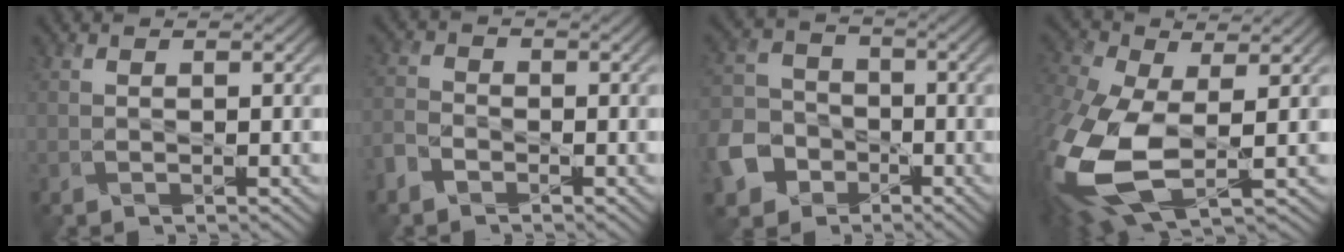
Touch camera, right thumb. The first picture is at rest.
{"total": 3.0, "force": [-2.2, 1.8, 0.8], "torque": [-0.024, -0.003, -0.057]}
{"total": 7.7, "force": [-3.9, 6.0, 2.7], "torque": [-0.081, -0.013, -0.095]}
{"total": 15.2, "force": [-3.1, 8.8, 12.0], "torque": [-0.331, -0.041, -0.042]}